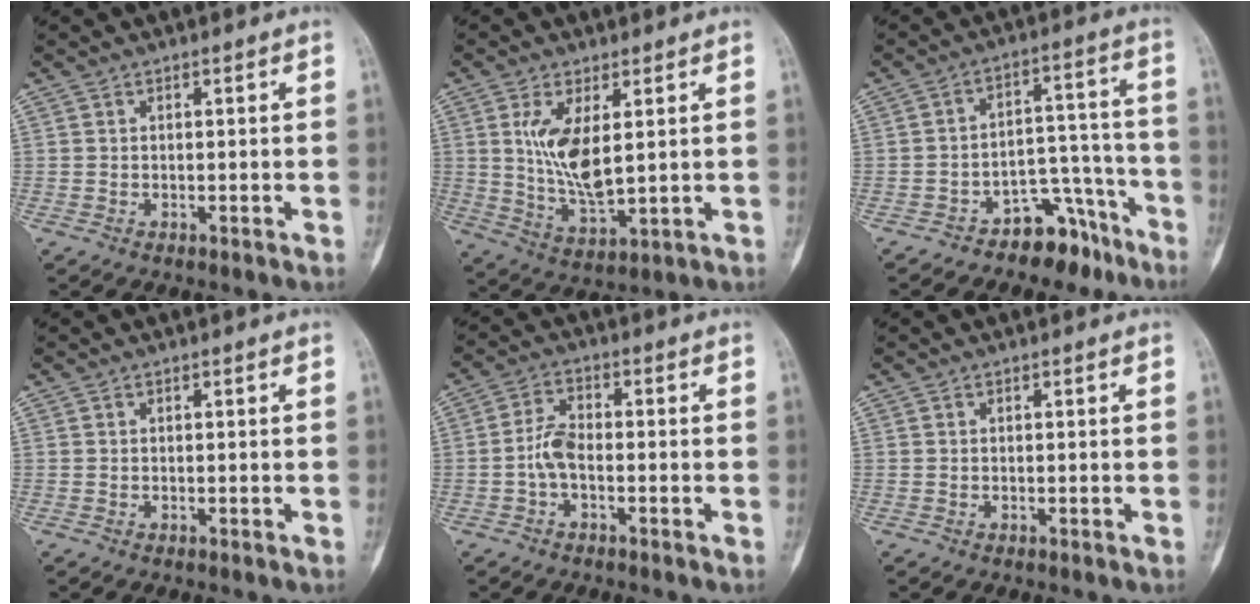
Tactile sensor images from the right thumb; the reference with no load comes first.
{"total": 10.0, "force": [2.1, 4.1, 8.8], "torque": [-0.173, -0.026, 0.052]}
{"total": 9.4, "force": [-7.1, 5.1, 3.5], "torque": [-0.013, 0.101, -0.111]}
{"total": 0.0}
{"total": 4.5, "force": [-1.3, 2.3, 3.7], "torque": [-0.070, 0.015, -0.033]}
{"total": 0.0}